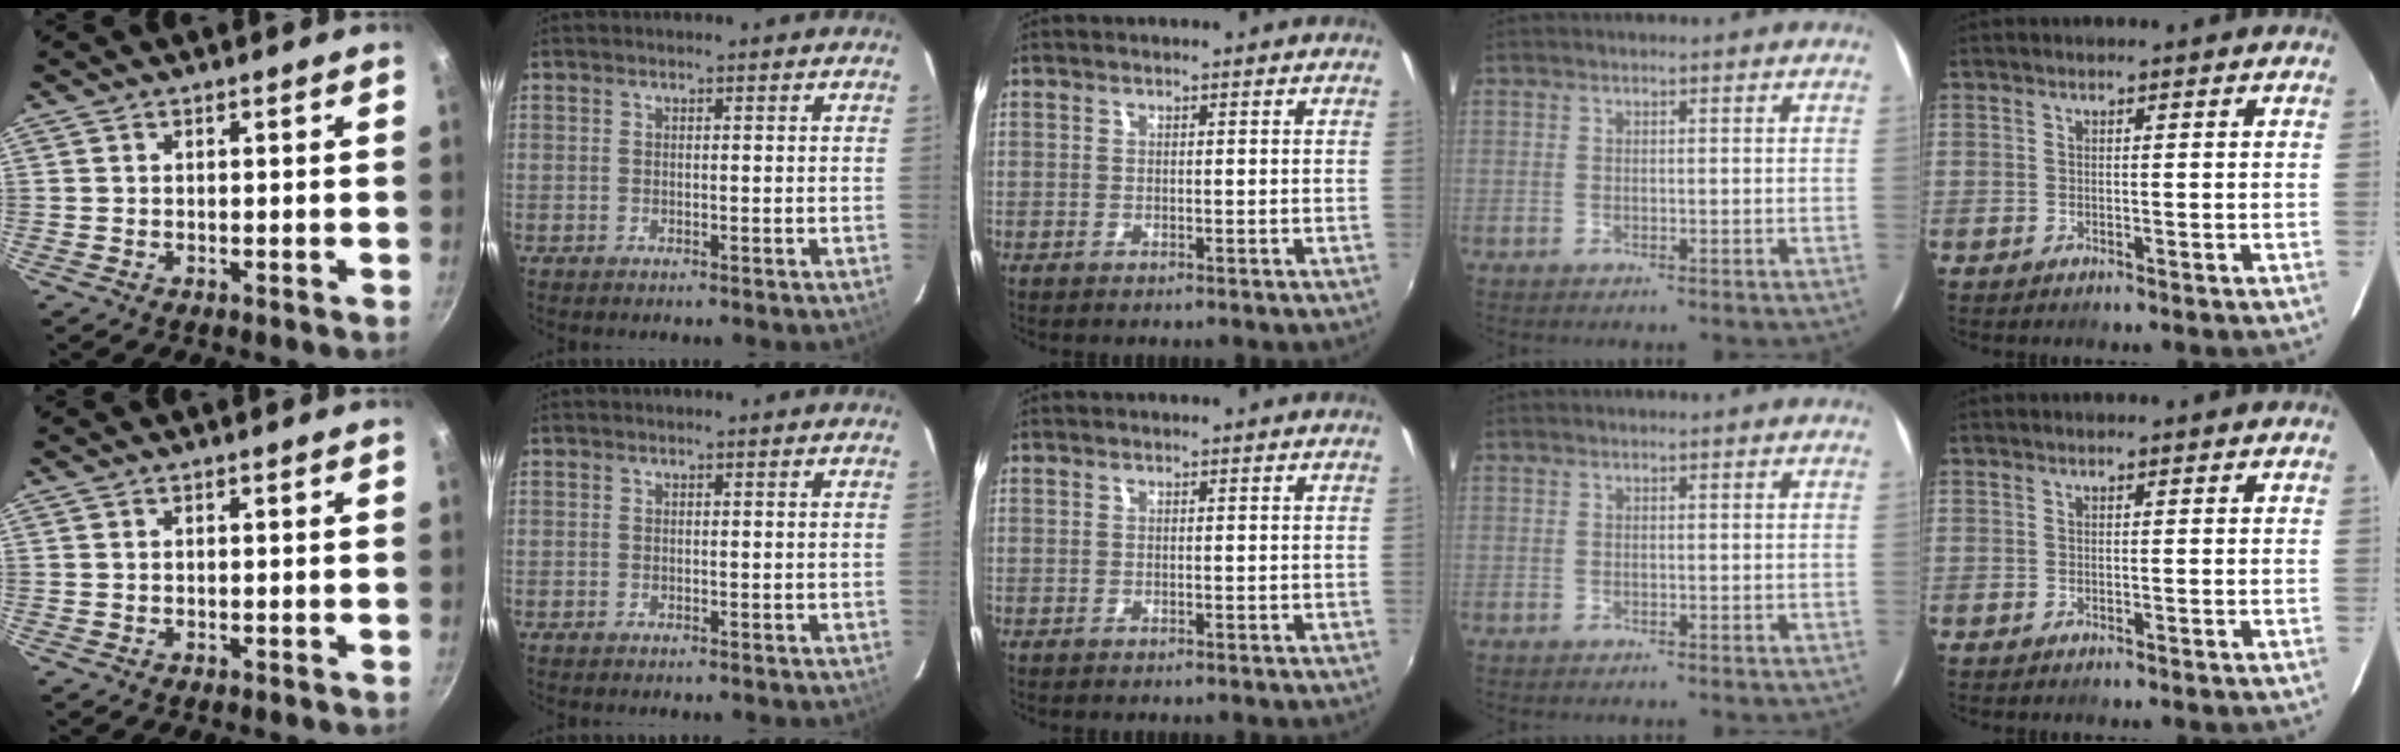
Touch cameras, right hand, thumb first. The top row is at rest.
{}